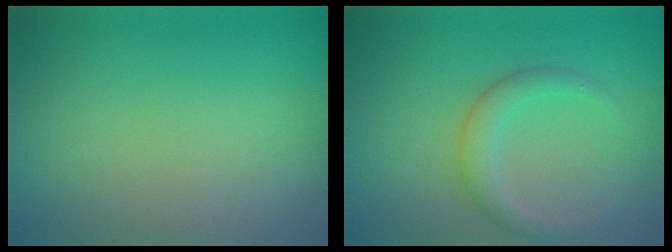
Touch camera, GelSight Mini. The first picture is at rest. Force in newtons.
{"total": 2.3, "press": 2.3, "slide": 0.1}